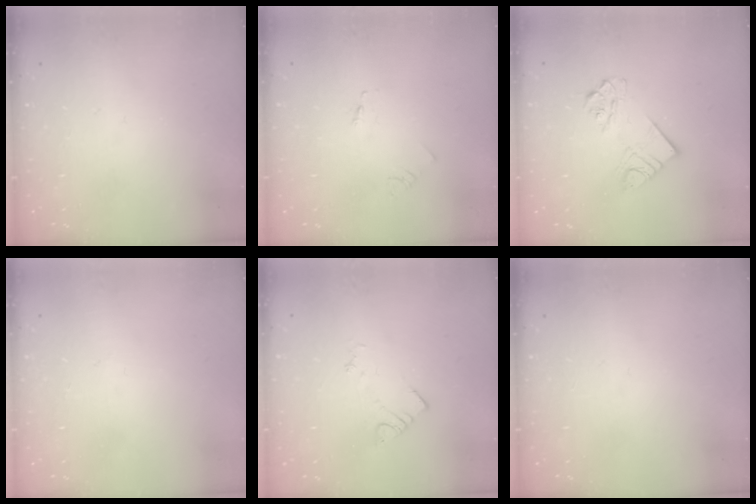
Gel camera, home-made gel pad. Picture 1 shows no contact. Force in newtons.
{"total": 1.7, "press": 1.7, "slide": 0.2}
{"total": 8.2, "press": 8.2, "slide": 0.3}
{"total": 0.0}
{"total": 2.4, "press": 2.3, "slide": 0.4}
{"total": 0.0}